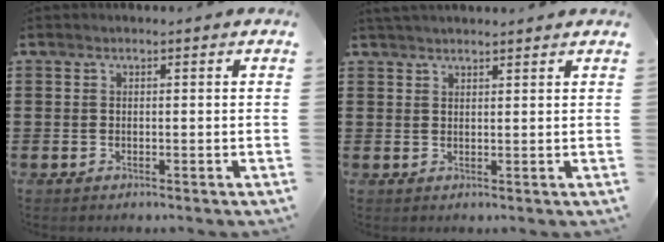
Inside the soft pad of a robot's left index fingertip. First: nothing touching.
{"total": 1.6, "force": [1.6, 0.2, 0.3], "torque": [-0.010, 0.003, 0.030]}